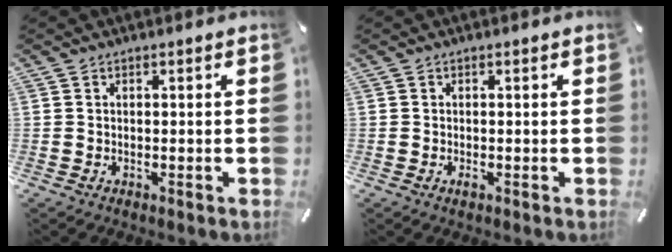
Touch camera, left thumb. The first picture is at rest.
{"total": 0.6, "force": [-0.2, 0.2, 0.5], "torque": [-0.009, -0.004, -0.003]}